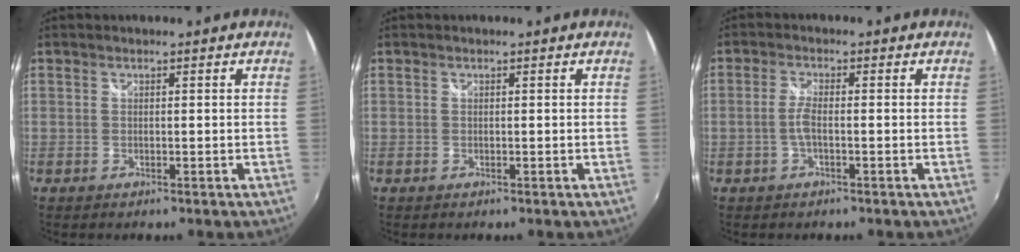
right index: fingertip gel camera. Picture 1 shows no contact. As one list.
[{"total": 0.0}, {"total": 2.5, "force": [-0.8, 0.4, 2.3], "torque": [-0.053, 0.002, -0.016]}]